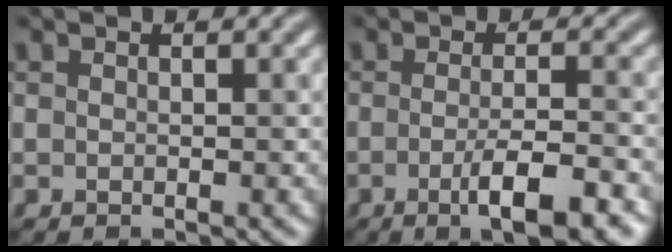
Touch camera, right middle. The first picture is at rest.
{"total": 5.2, "force": [-2.0, 1.1, 4.7], "torque": [-0.075, -0.002, -0.032]}